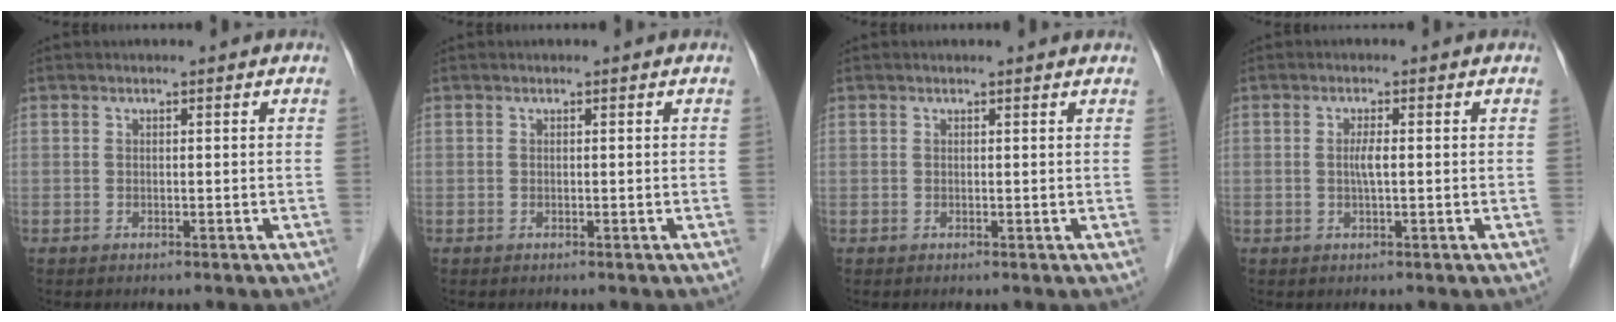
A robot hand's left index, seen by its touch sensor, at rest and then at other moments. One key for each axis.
{"total": 0.0}
{"total": 1.4, "fx": 1.4, "fy": 0.0, "fz": 0.2, "tx": -0.013, "ty": 0.000, "tz": 0.009}
{"total": 1.9, "fx": -0.2, "fy": 0.1, "fz": 1.9, "tx": -0.037, "ty": -0.003, "tz": -0.004}